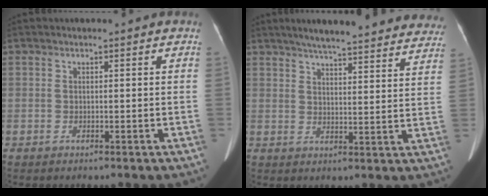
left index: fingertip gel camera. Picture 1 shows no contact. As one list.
[{"total": 25.2, "force": [22.3, 4.0, 11.1], "torque": [-0.155, -0.012, 0.267]}]